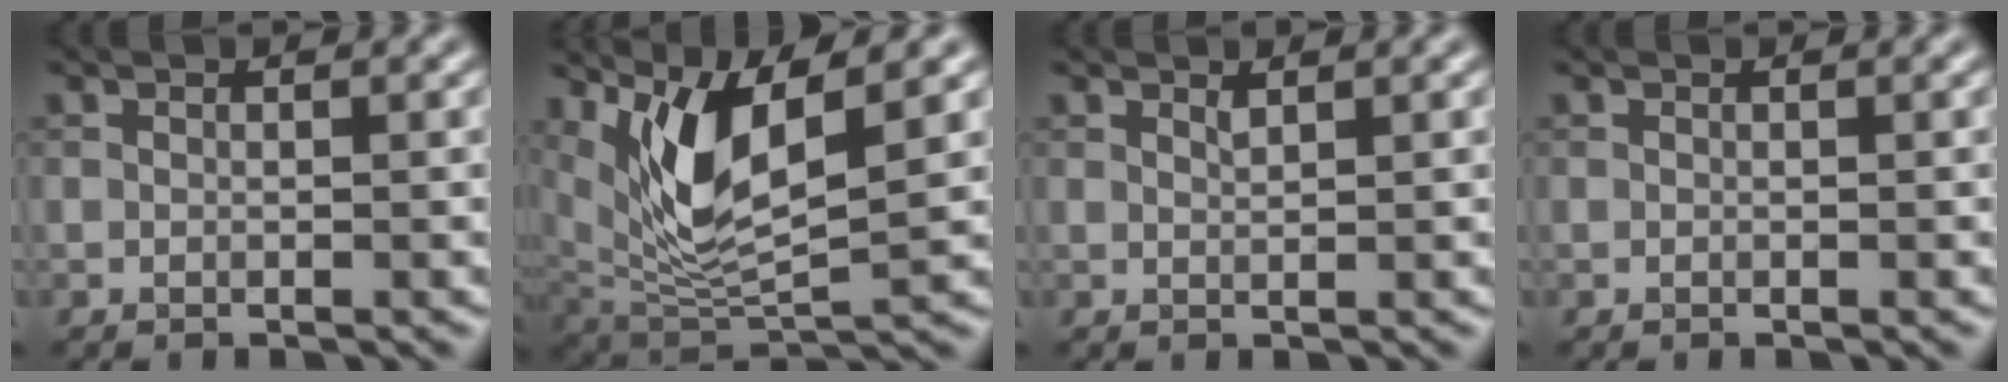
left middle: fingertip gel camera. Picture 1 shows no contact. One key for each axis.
{"total": 7.0, "fx": 2.9, "fy": 2.2, "fz": 5.9, "tx": -0.128, "ty": -0.019, "tz": 0.061}
{"total": 0.7, "fx": 0.6, "fy": 0.0, "fz": 0.3, "tx": -0.006, "ty": -0.001, "tz": 0.011}
{"total": 0.0}